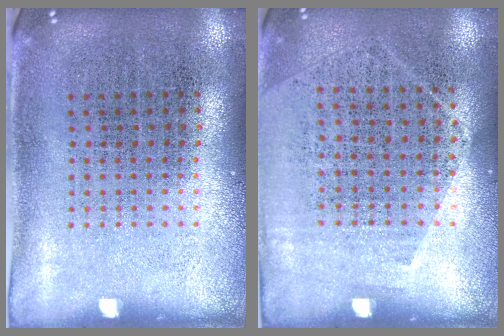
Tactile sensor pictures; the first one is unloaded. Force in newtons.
{"total": 1.3, "press": 1.0, "slide": 0.7}